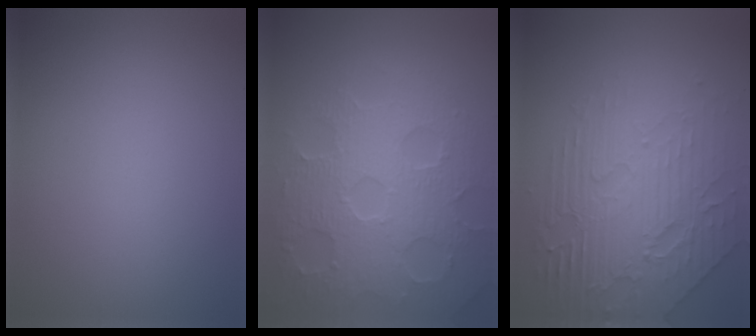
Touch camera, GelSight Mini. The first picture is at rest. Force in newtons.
{"total": 8.1, "press": 5.8, "slide": 5.8}
{"total": 7.2, "press": 5.2, "slide": 5.1}